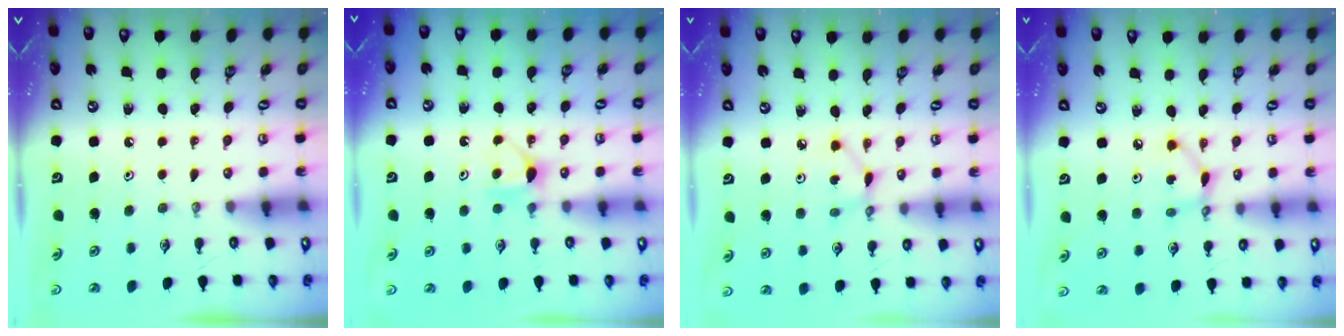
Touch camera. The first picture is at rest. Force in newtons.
{"total": 5.3, "press": 5.3, "slide": 0.8}
{"total": 2.8, "press": 2.8, "slide": 0.1}
{"total": 4.7, "press": 4.7, "slide": 0.2}